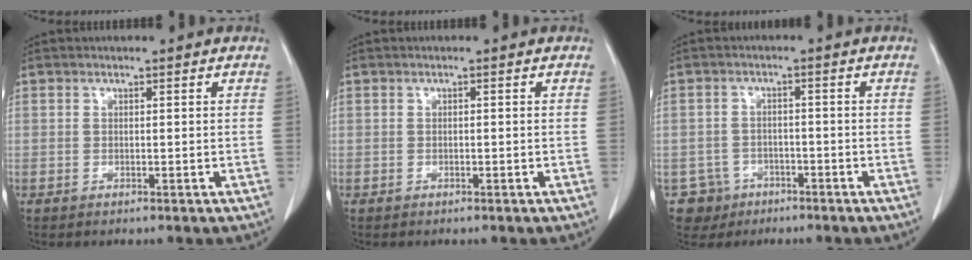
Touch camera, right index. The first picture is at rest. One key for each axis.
{"total": 0.0}
{"total": 4.7, "fx": -2.6, "fy": 3.9, "fz": -0.2, "tx": 0.006, "ty": 0.010, "tz": -0.041}